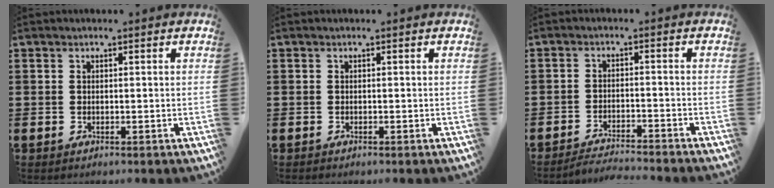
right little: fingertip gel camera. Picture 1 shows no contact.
{"total": 0.0}
{"total": 2.5, "force": [-2.4, -0.3, 0.2], "torque": [-0.004, 0.004, -0.051]}